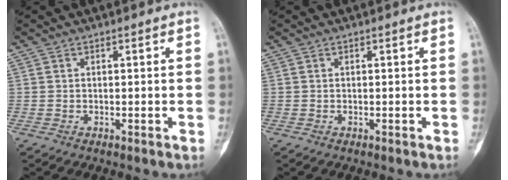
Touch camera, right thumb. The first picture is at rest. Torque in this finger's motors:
{"motor_torque": [0.00, 0.20, -0.11, 0.02, -0.02]}